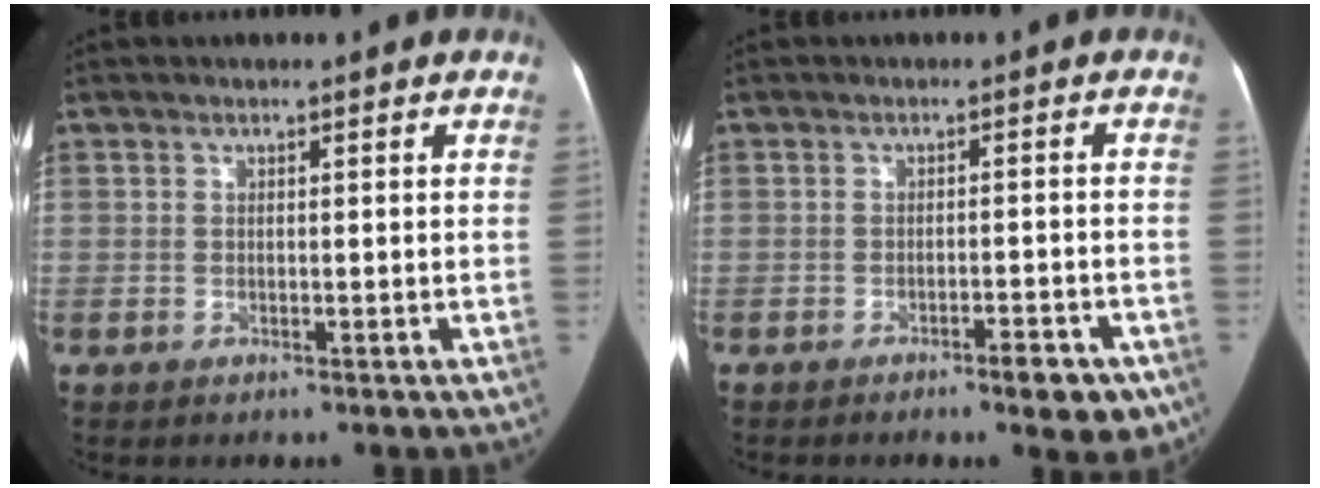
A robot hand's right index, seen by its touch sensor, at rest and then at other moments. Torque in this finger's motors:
{"motor_torque": [0.13, -0.06, 0.06, 0.01]}